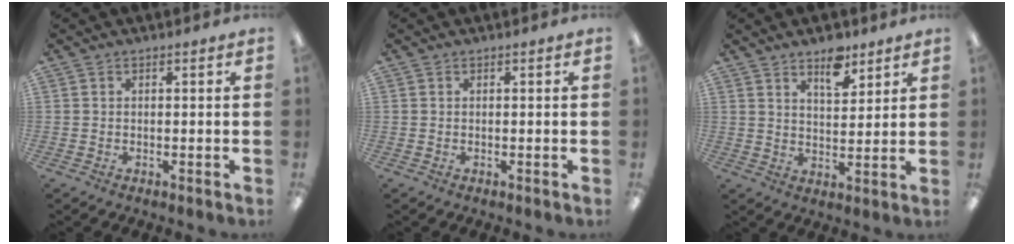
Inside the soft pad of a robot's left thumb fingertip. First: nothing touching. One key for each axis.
{"total": 0.0}
{"total": 7.8, "fx": 5.6, "fy": 3.6, "fz": 3.9, "tx": -0.044, "ty": -0.033, "tz": 0.095}